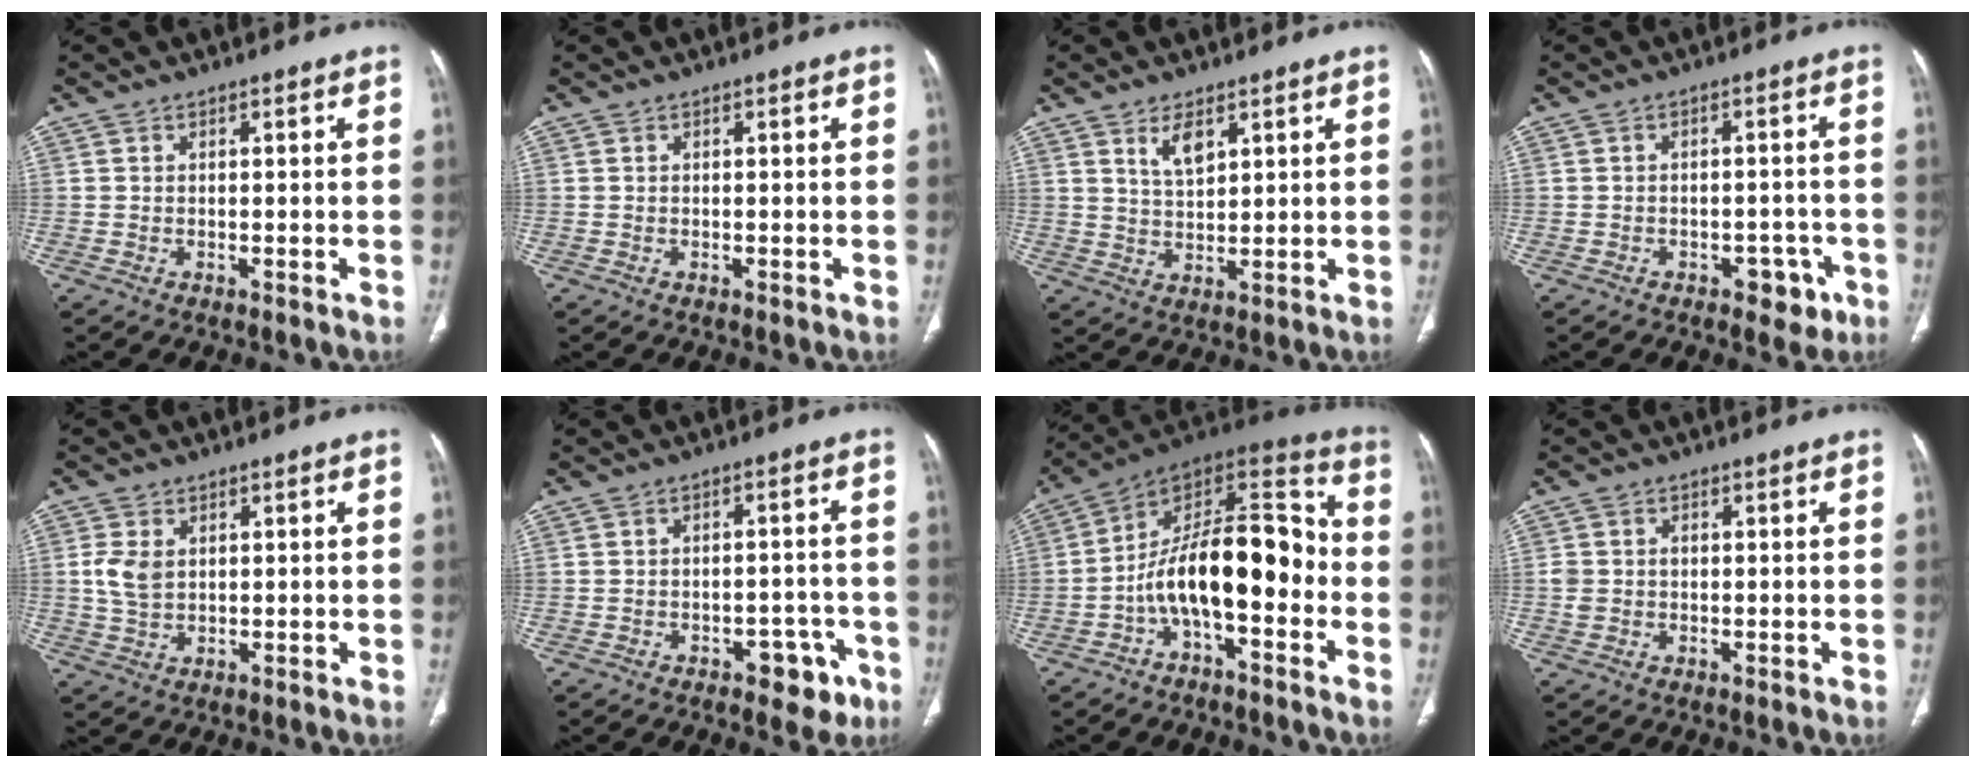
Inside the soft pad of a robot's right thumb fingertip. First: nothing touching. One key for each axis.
{"total": 0.0}
{"total": 4.8, "fx": 2.7, "fy": 2.1, "fz": 3.4, "tx": -0.051, "ty": -0.019, "tz": 0.055}
{"total": 5.0, "fx": -2.8, "fy": 3.1, "fz": 2.8, "tx": -0.008, "ty": 0.020, "tz": -0.034}
{"total": 4.6, "fx": 1.0, "fy": 3.2, "fz": 3.2, "tx": -0.063, "ty": -0.001, "tz": 0.025}
{"total": 6.7, "fx": -3.8, "fy": 3.8, "fz": 4.1, "tx": -0.018, "ty": 0.031, "tz": -0.045}
{"total": 18.6, "fx": -4.4, "fy": 8.4, "fz": 16.0, "tx": -0.239, "ty": 0.082, "tz": -0.080}
{"total": 2.5, "fx": 0.0, "fy": 2.1, "fz": 1.3, "tx": -0.027, "ty": 0.008, "tz": 0.002}